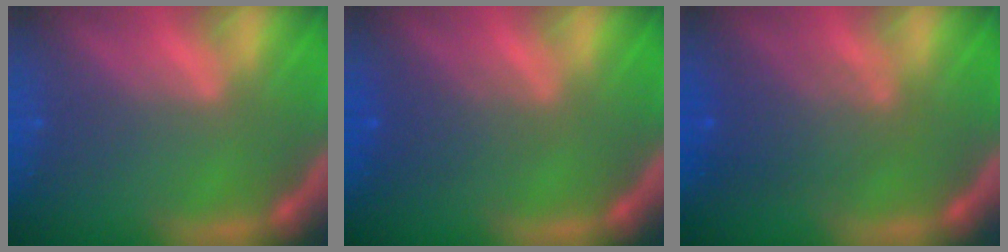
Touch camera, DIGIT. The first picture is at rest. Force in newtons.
{"total": 2.5}
{"total": 4.1}